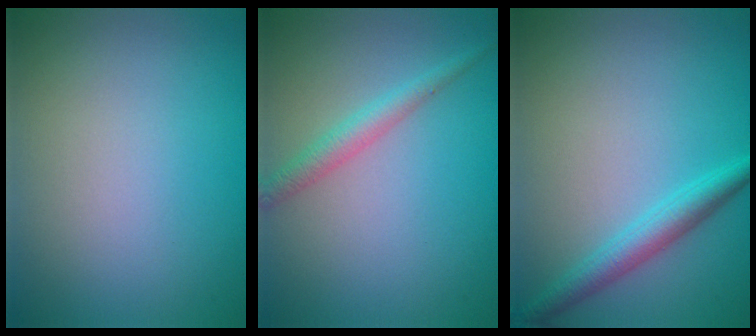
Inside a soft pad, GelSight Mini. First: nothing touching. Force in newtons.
{"total": 2.1, "press": 2.1, "slide": 0.1}
{"total": 2.9, "press": 2.9, "slide": 0.1}